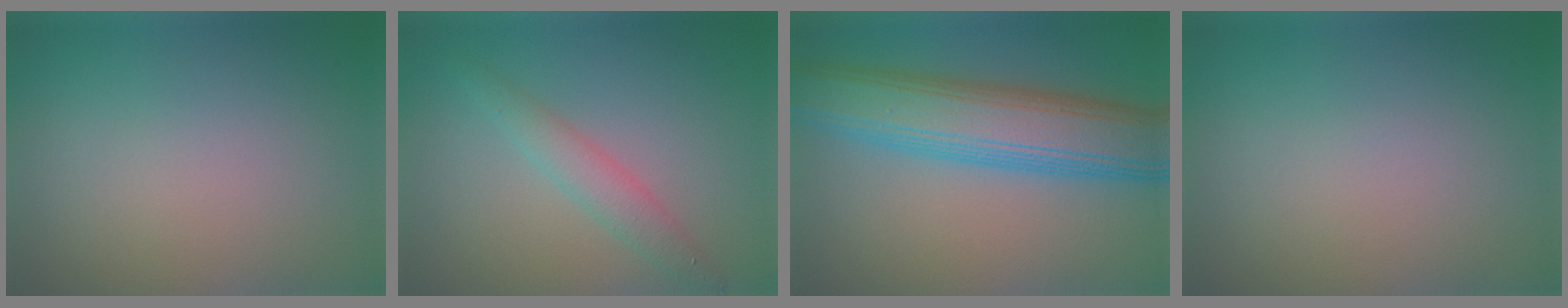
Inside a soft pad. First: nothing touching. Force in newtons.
{"total": 2.4, "press": 2.4, "slide": 0.1}
{"total": 9.5, "press": 9.5, "slide": 0.2}
{"total": 0.0}